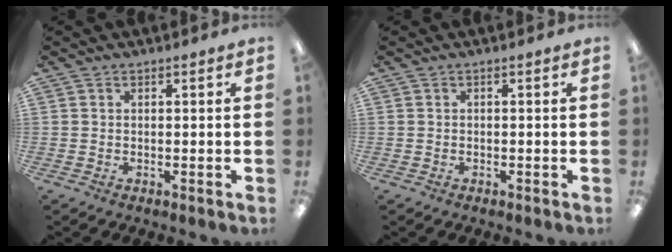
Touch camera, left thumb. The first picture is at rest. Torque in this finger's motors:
{"motor_torque": [-0.02, 0.08, -0.27, 0.07, 0.00]}